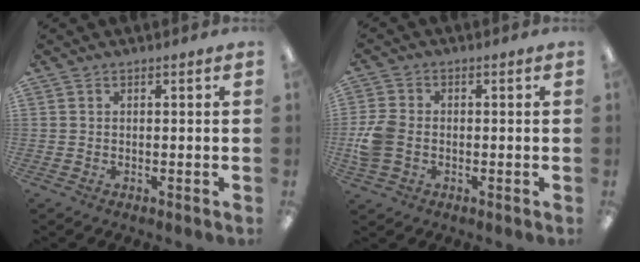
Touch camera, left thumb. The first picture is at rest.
{"total": 7.4, "force": [-1.1, 5.6, 4.7], "torque": [-0.104, 0.012, -0.018]}